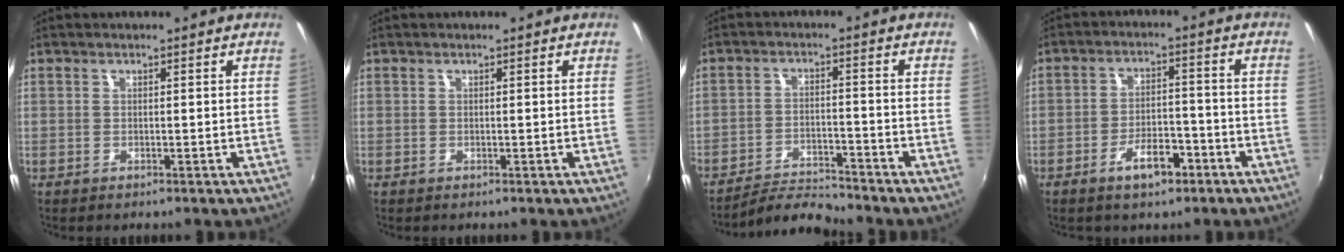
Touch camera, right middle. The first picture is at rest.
{"total": 0.0}
{"total": 7.1, "force": [-7.0, -0.3, 1.4], "torque": [-0.043, 0.003, -0.126]}
{"total": 6.5, "force": [-4.0, 3.0, 4.2], "torque": [-0.079, 0.008, -0.056]}